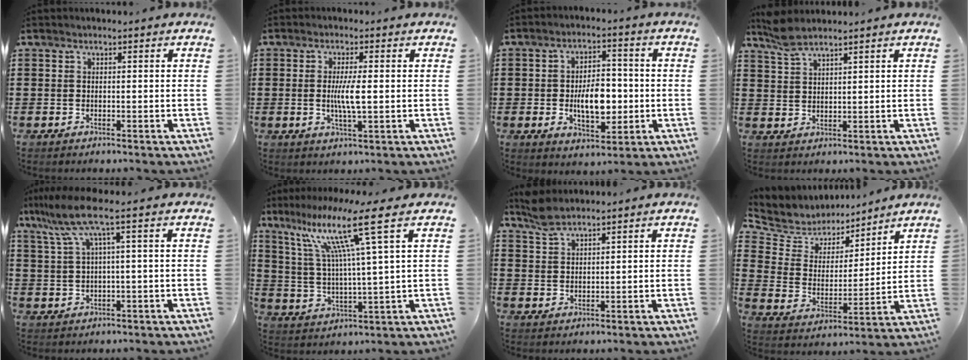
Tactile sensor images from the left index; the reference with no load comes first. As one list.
[{"total": 4.8, "force": [0.0, 0.8, 4.7], "torque": [-0.092, -0.003, -0.004]}, {"total": 7.5, "force": [-1.0, 4.2, 6.2], "torque": [-0.087, 0.003, -0.023]}, {"total": 3.7, "force": [3.2, 0.7, 1.8], "torque": [-0.044, -0.001, 0.060]}, {"total": 7.0, "force": [2.7, 0.4, 6.5], "torque": [-0.156, -0.016, 0.037]}, {"total": 13.2, "force": [7.0, -0.3, 11.2], "torque": [-0.231, -0.013, 0.107]}, {"total": 3.2, "force": [2.7, 0.9, 1.5], "torque": [-0.036, 0.001, 0.051]}, {"total": 6.1, "force": [5.6, 2.5, 0.0], "torque": [-0.043, -0.039, 0.096]}]